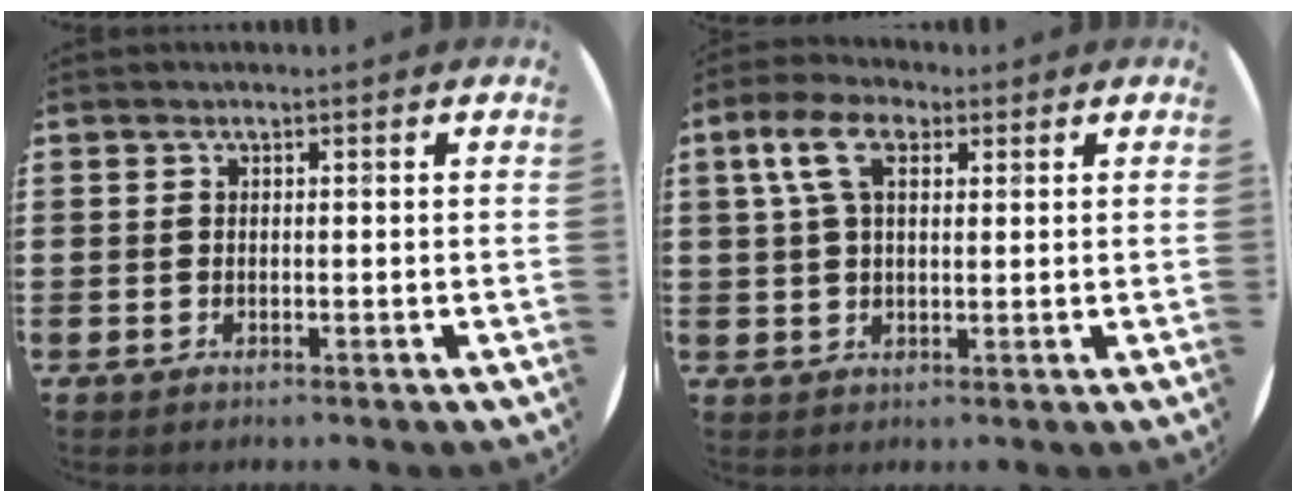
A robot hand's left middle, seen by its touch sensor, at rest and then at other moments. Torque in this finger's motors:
{"motor_torque": [0.35, 0.37, 0.24, 0.21]}